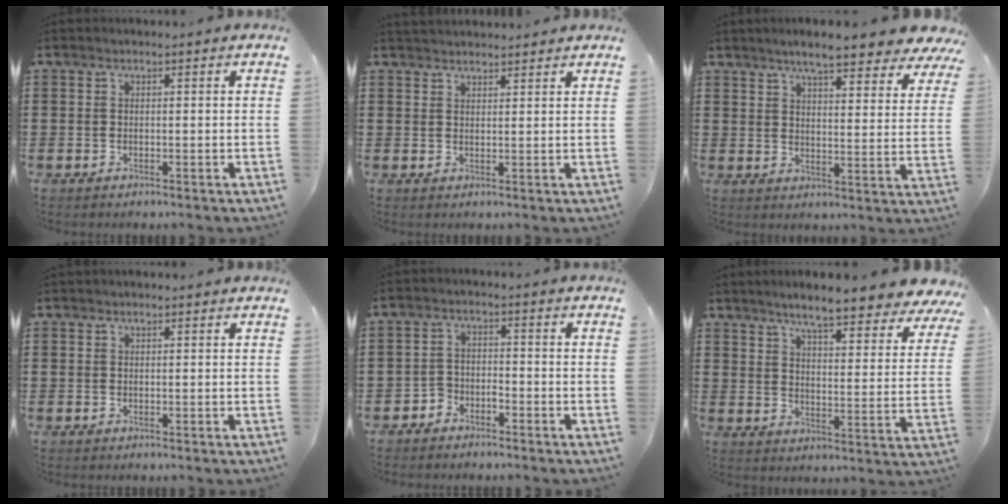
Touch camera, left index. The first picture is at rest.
{"total": 2.1, "force": [2.0, 0.2, 0.0], "torque": [-0.005, 0.001, 0.041]}
{"total": 6.9, "force": [6.2, 0.2, 3.1], "torque": [-0.069, -0.039, 0.102]}
{"total": 0.6, "force": [0.5, 0.1, 0.2], "torque": [-0.004, 0.001, 0.011]}
{"total": 2.3, "force": [-1.9, 1.2, 0.0], "torque": [-0.010, 0.003, -0.043]}
{"total": 7.3, "force": [6.6, 0.0, 3.3], "torque": [-0.075, -0.046, 0.108]}